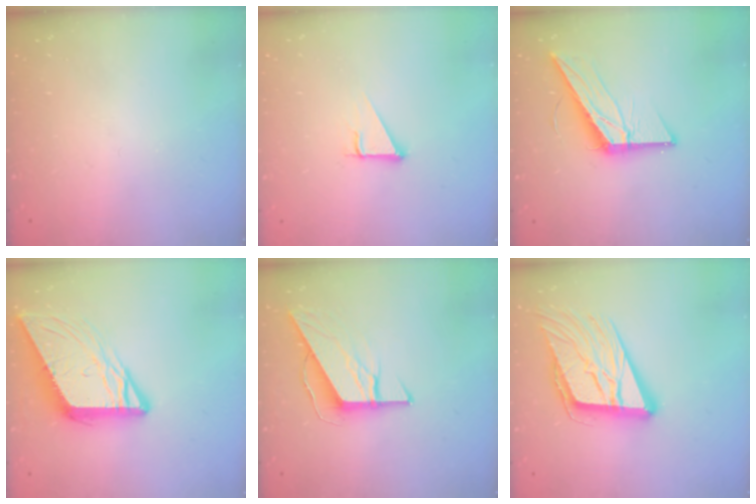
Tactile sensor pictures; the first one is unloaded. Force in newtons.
{"total": 2.9, "press": 2.9, "slide": 0.1}
{"total": 13.9, "press": 13.9, "slide": 0.5}
{"total": 10.6, "press": 10.5, "slide": 1.1}
{"total": 8.3, "press": 8.3, "slide": 0.7}
{"total": 19.0, "press": 18.5, "slide": 4.3}